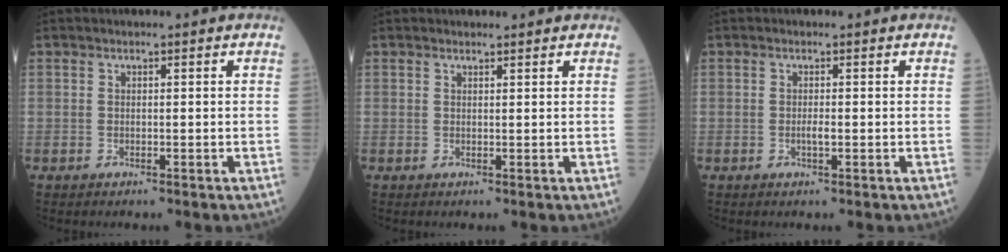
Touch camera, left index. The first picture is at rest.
{"total": 1.8, "force": [1.8, 0.2, 0.3], "torque": [-0.012, 0.005, 0.022]}
{"total": 1.0, "force": [-0.1, 0.1, 0.9], "torque": [-0.019, -0.001, -0.002]}